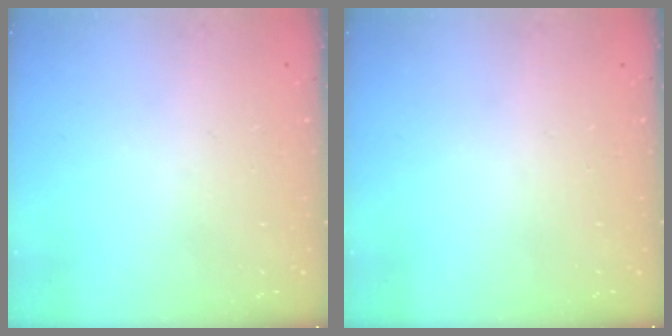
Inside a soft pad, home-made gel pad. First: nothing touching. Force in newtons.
{"total": 0.0}